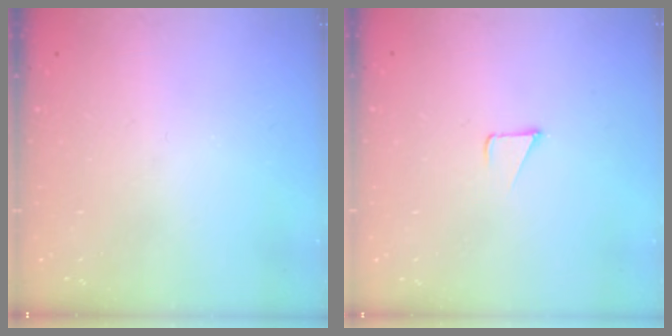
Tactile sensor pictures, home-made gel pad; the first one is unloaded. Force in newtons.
{"total": 1.8, "press": 1.7, "slide": 0.1}